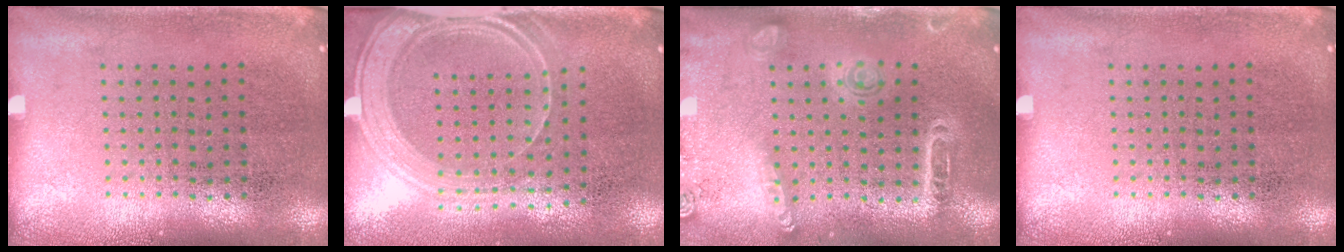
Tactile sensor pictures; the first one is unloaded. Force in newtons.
{"total": 1.8, "press": 1.5, "slide": 0.9}
{"total": 1.6, "press": 1.5, "slide": 0.5}
{"total": 0.0}